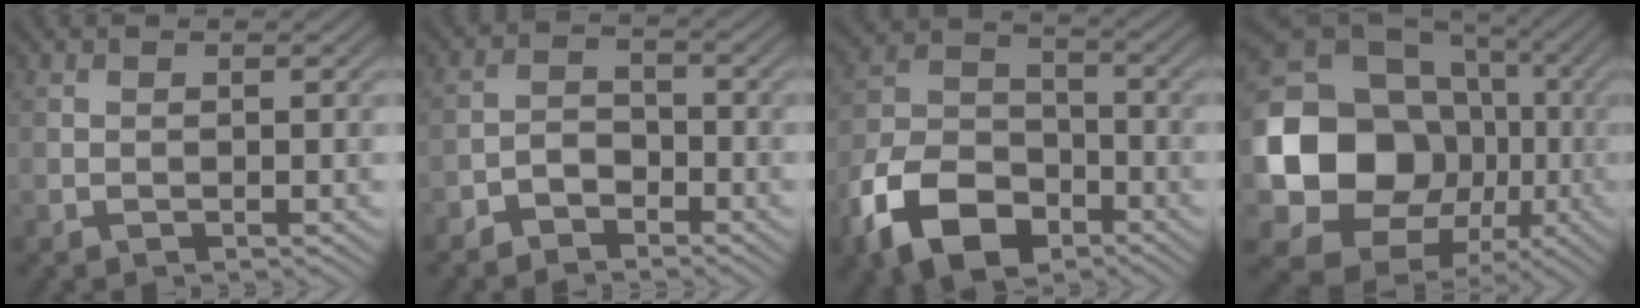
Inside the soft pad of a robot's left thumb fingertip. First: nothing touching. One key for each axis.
{"total": 3.3, "fx": -2.6, "fy": 1.7, "fz": 1.2, "tx": -0.018, "ty": 0.005, "tz": -0.058}
{"total": 12.5, "fx": -7.0, "fy": 7.5, "fz": 7.2, "tx": -0.168, "ty": -0.016, "tz": -0.145}
{"total": 18.3, "fx": -2.3, "fy": 15.5, "fz": 9.4, "tx": -0.209, "ty": -0.030, "tz": -0.043}